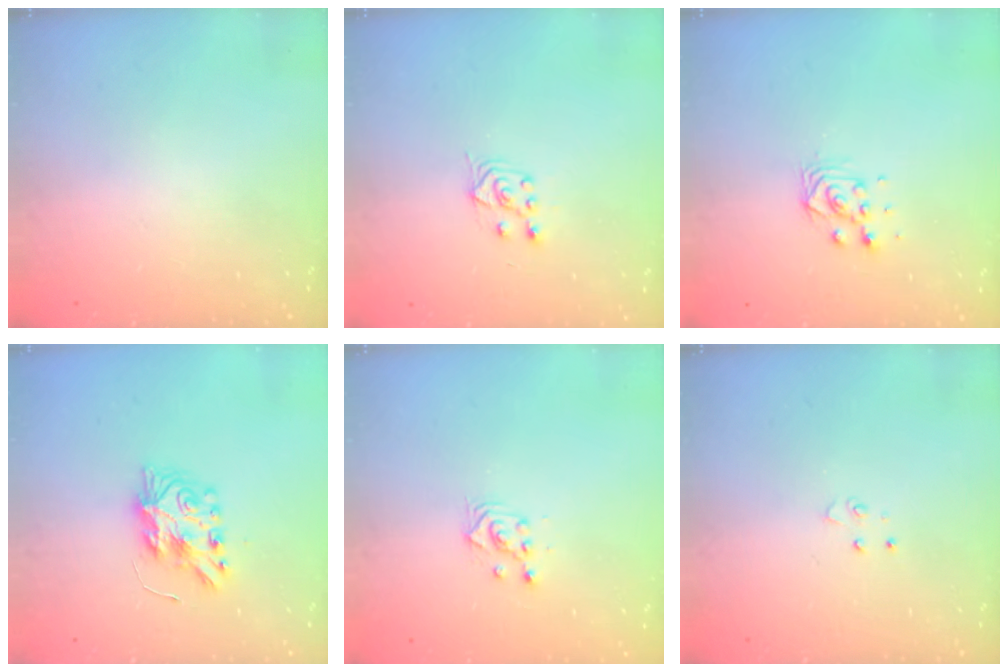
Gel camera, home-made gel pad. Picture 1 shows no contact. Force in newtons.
{"total": 3.9, "press": 3.8, "slide": 0.9}
{"total": 7.3, "press": 7.3, "slide": 0.4}
{"total": 8.4, "press": 8.4, "slide": 0.7}
{"total": 2.3, "press": 2.3, "slide": 0.2}
{"total": 4.1, "press": 4.1, "slide": 0.5}